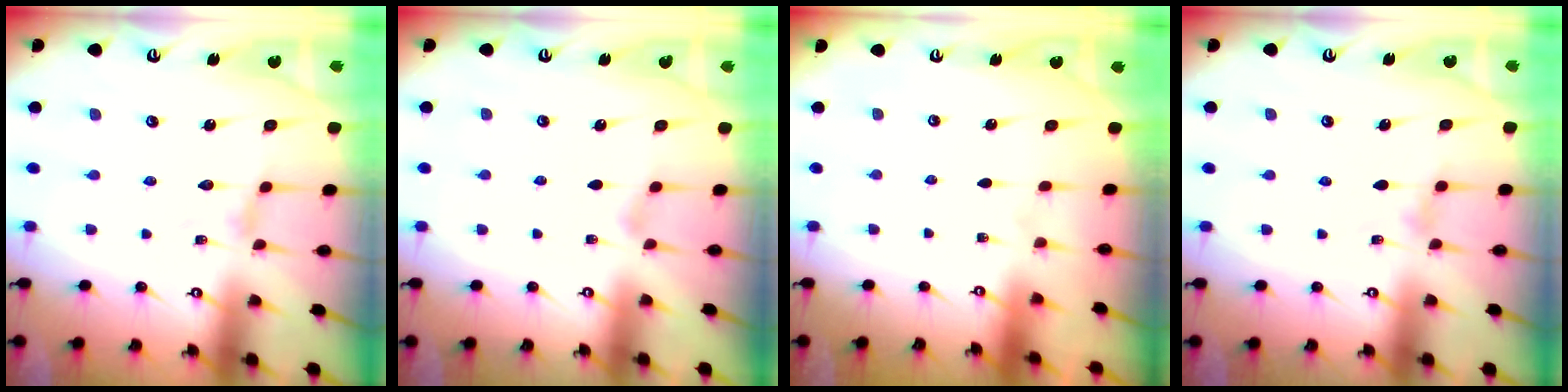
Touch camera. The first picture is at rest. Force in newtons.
{"total": 1.7, "press": 1.7, "slide": 0.3}
{"total": 0.0}
{"total": 1.1, "press": 1.0, "slide": 0.3}